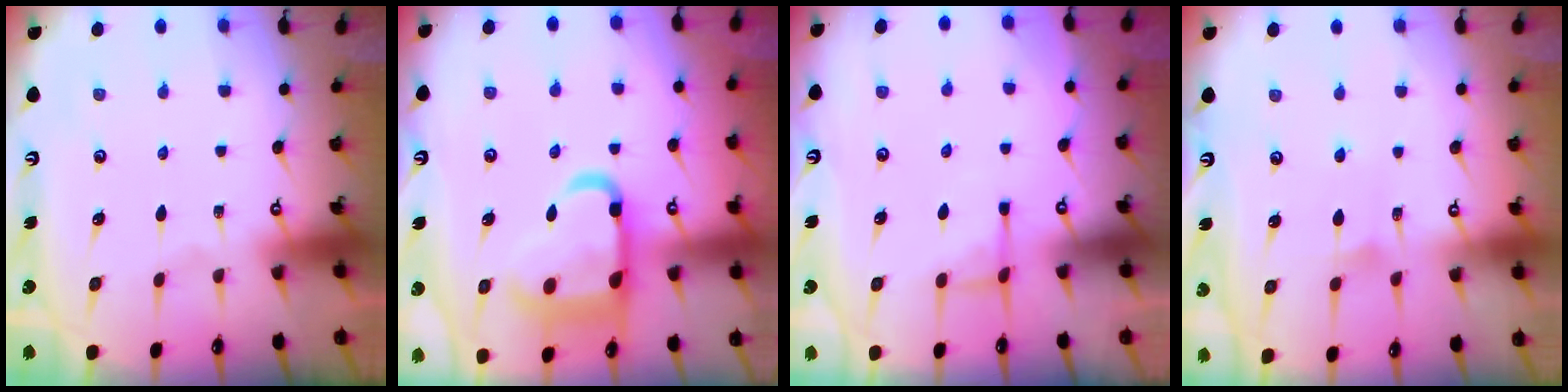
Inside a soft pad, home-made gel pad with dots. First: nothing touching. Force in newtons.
{"total": 15.1, "press": 15.1, "slide": 1.3}
{"total": 4.3, "press": 4.2, "slide": 0.7}
{"total": 5.0, "press": 4.9, "slide": 0.6}